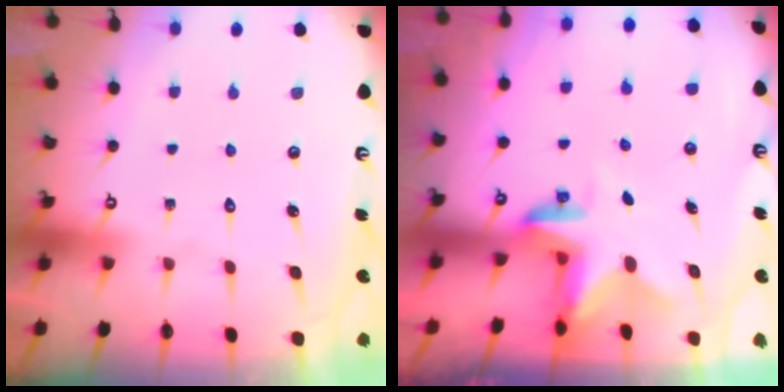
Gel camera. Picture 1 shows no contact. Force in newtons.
{"total": 3.2, "press": 3.2, "slide": 0.5}